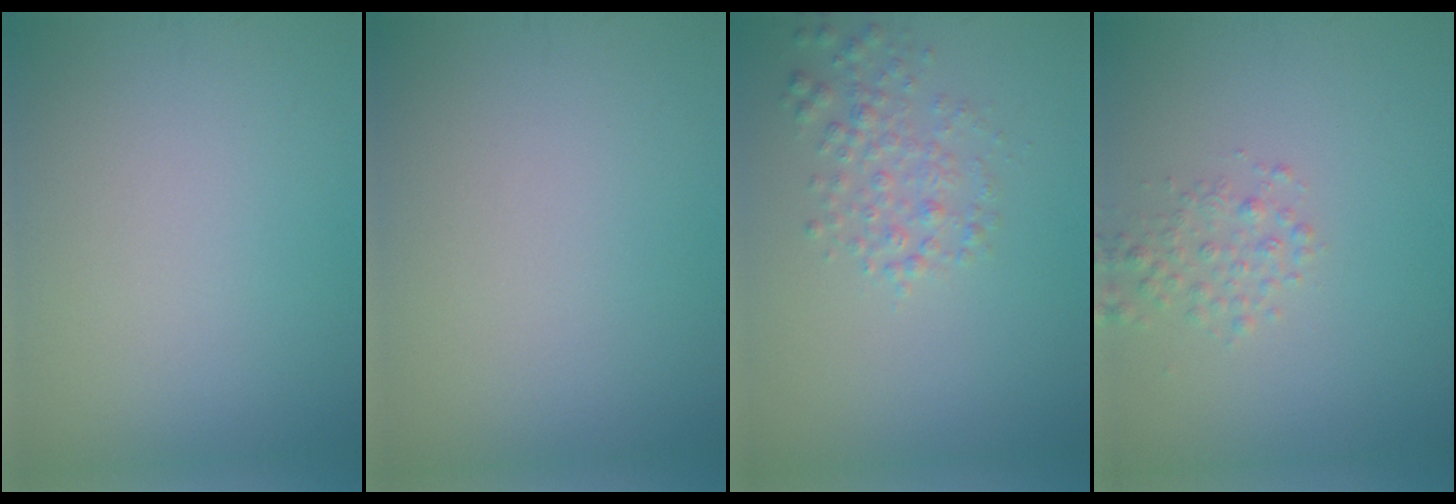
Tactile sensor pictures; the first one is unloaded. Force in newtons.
{"total": 0.0}
{"total": 2.5, "press": 2.5, "slide": 0.1}
{"total": 1.8, "press": 1.8, "slide": 0.1}